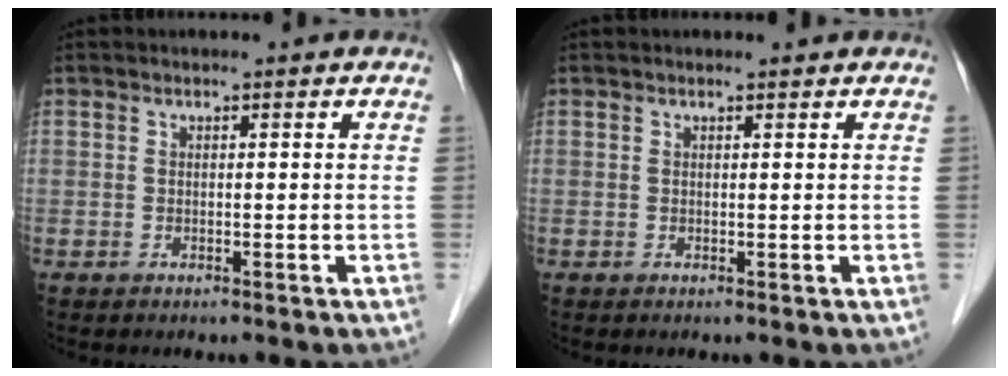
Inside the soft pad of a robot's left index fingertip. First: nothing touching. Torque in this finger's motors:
{"motor_torque": [0.31, -0.10, 0.07, -0.01]}